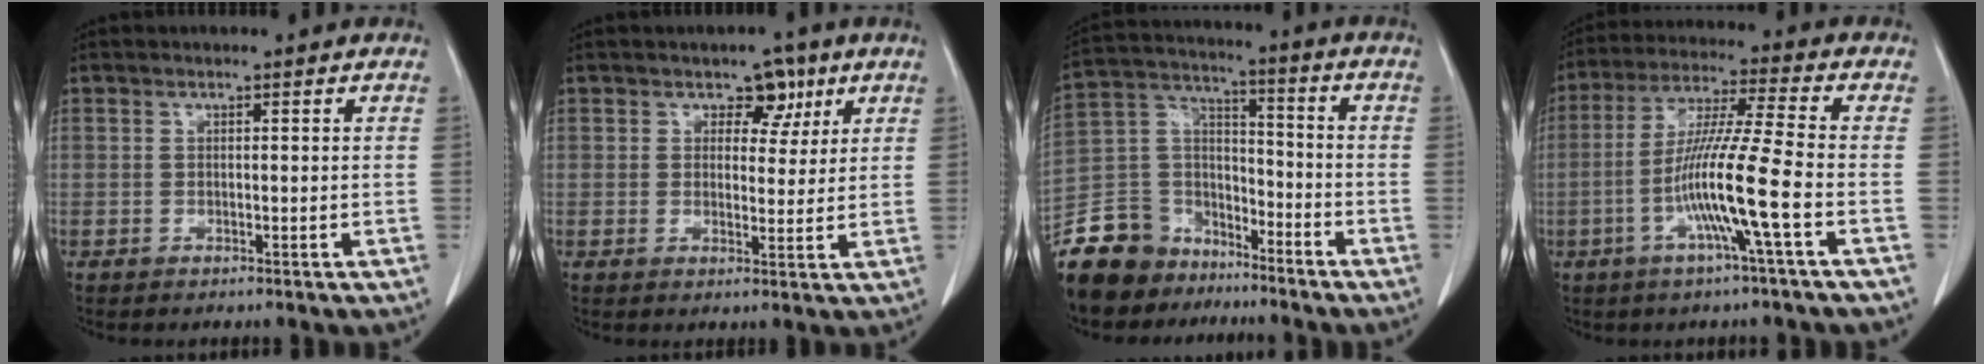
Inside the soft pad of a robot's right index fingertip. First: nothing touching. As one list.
[{"total": 6.1, "force": [2.8, 4.1, 3.4], "torque": [-0.048, 0.017, 0.045]}, {"total": 17.1, "force": [-13.6, 9.1, 4.8], "torque": [-0.119, 0.039, -0.253]}, {"total": 12.5, "force": [-4.0, -1.0, 11.8], "torque": [-0.230, -0.008, -0.081]}]